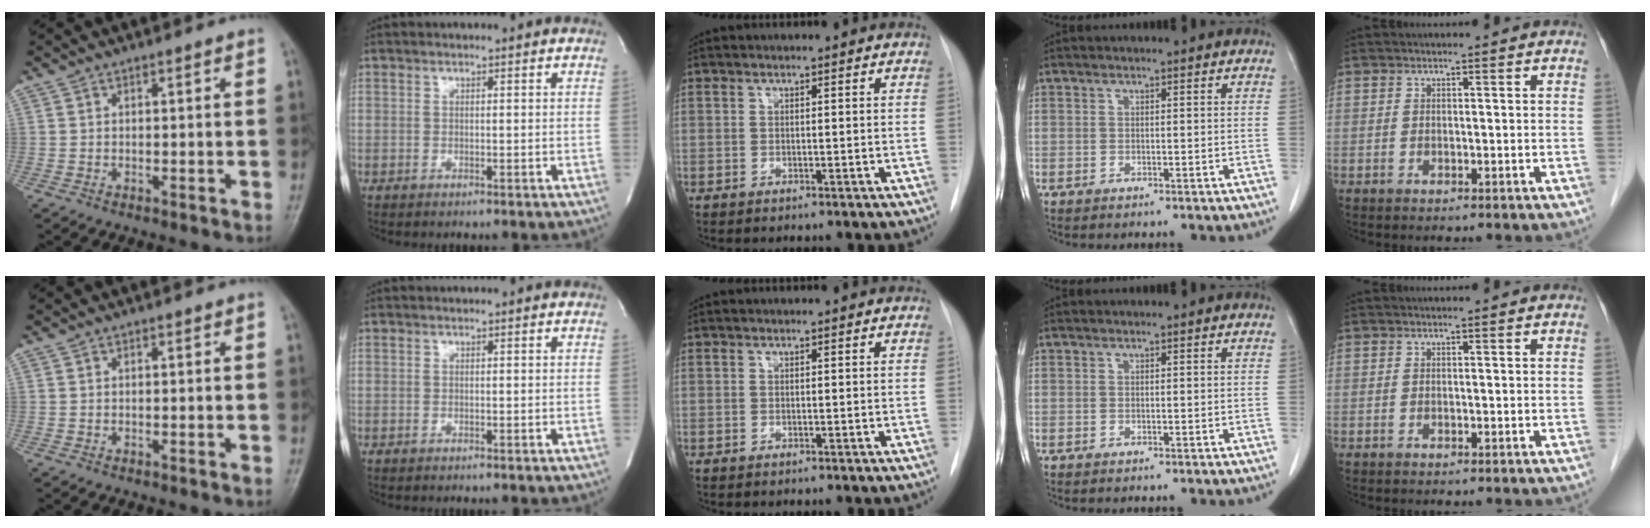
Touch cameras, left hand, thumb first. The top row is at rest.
{}